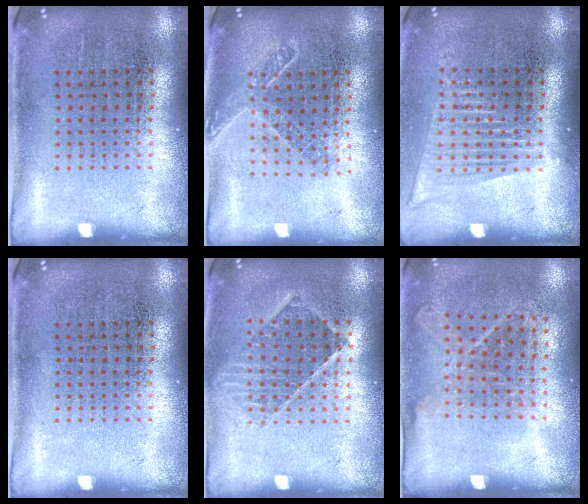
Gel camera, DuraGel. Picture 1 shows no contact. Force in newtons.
{"total": 1.5, "press": 1.2, "slide": 0.9}
{"total": 1.5, "press": 1.3, "slide": 0.8}
{"total": 0.0}
{"total": 1.2, "press": 1.1, "slide": 0.5}
{"total": 1.1, "press": 0.9, "slide": 0.6}